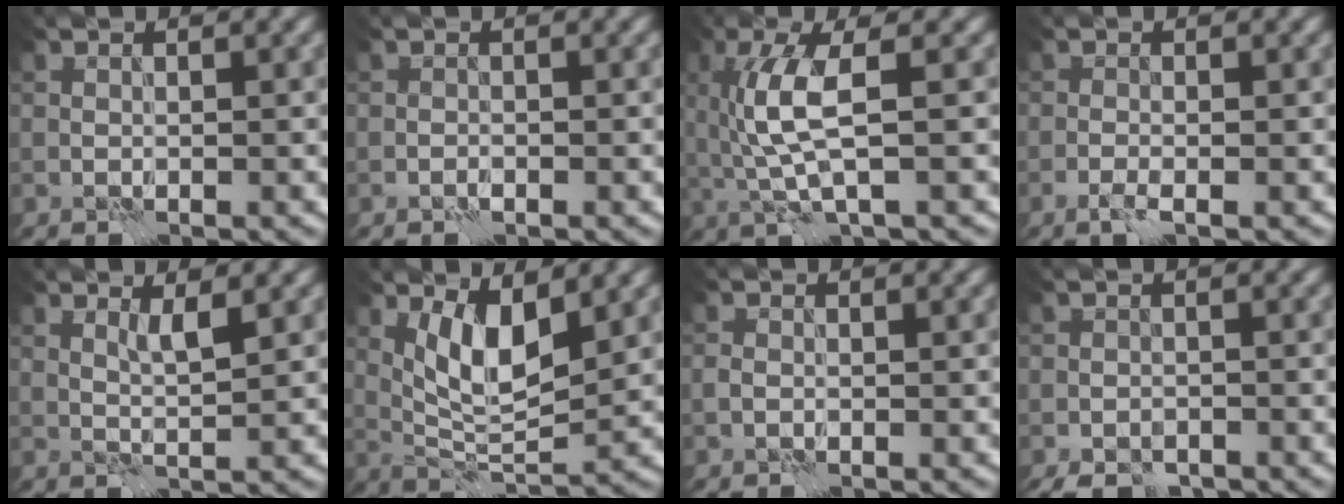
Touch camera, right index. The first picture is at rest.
{"total": 0.6, "force": [-0.4, 0.3, 0.3], "torque": [-0.007, 0.001, -0.008]}
{"total": 5.2, "force": [0.5, 1.4, 5.0], "torque": [-0.117, 0.000, 0.011]}
{"total": 1.4, "force": [-0.7, 0.3, 1.1], "torque": [-0.027, -0.001, -0.019]}
{"total": 1.7, "force": [0.8, 0.1, 1.5], "torque": [-0.031, -0.004, 0.014]}
{"total": 5.3, "force": [2.2, 1.8, 4.5], "torque": [-0.085, -0.010, 0.045]}
{"total": 0.5, "force": [-0.2, 0.4, 0.3], "torque": [-0.004, 0.001, -0.008]}
{"total": 3.3, "force": [-2.6, 1.7, 1.2], "torque": [-0.020, -0.011, -0.042]}